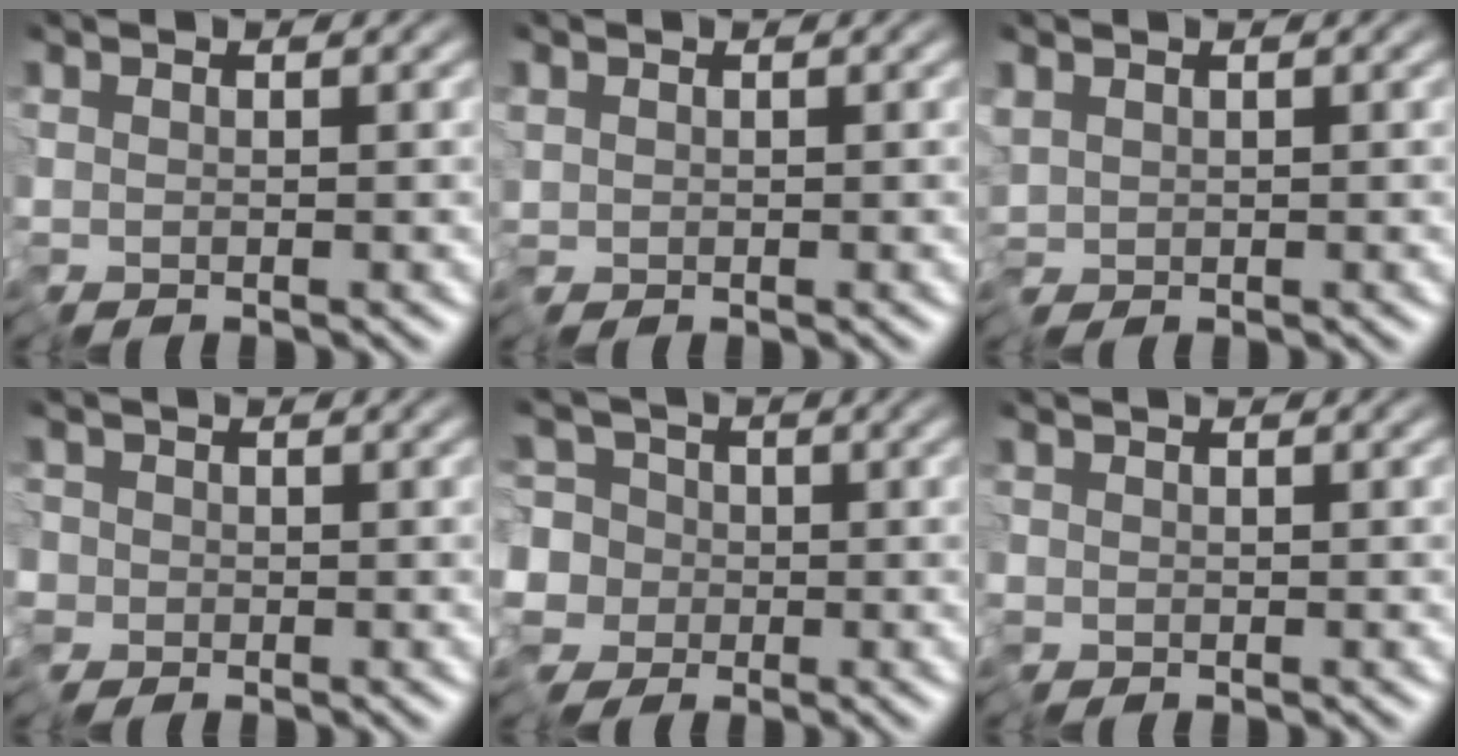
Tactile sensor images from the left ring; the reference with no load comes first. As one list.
[{"total": 0.6, "force": [-0.2, 0.5, 0.0], "torque": [-0.001, -0.002, -0.005]}, {"total": 1.3, "force": [0.1, 1.1, 0.6], "torque": [-0.017, -0.001, 0.001]}, {"total": 1.8, "force": [-0.9, 1.5, -0.3], "torque": [0.005, -0.009, -0.022]}, {"total": 7.0, "force": [-0.5, 6.6, 2.3], "torque": [-0.038, 0.026, -0.065]}, {"total": 0.6, "force": [-0.3, 0.5, 0.0], "torque": [0.001, -0.001, -0.007]}]